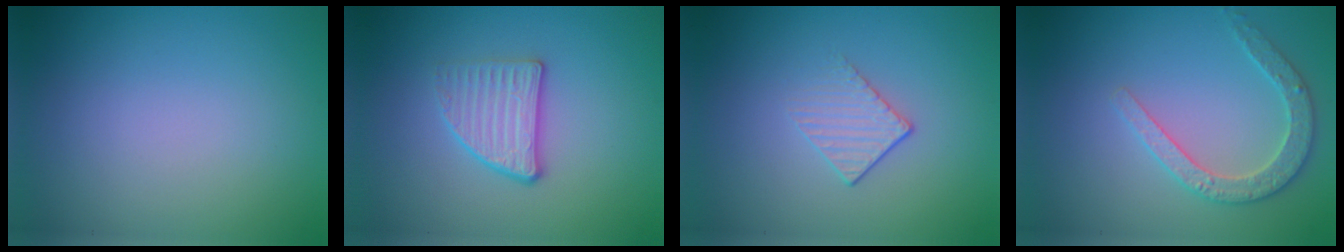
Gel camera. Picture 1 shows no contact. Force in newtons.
{"total": 2.8, "press": 2.5, "slide": 1.2}
{"total": 1.5, "press": 0.9, "slide": 1.2}
{"total": 3.0, "press": 3.0, "slide": 0.3}